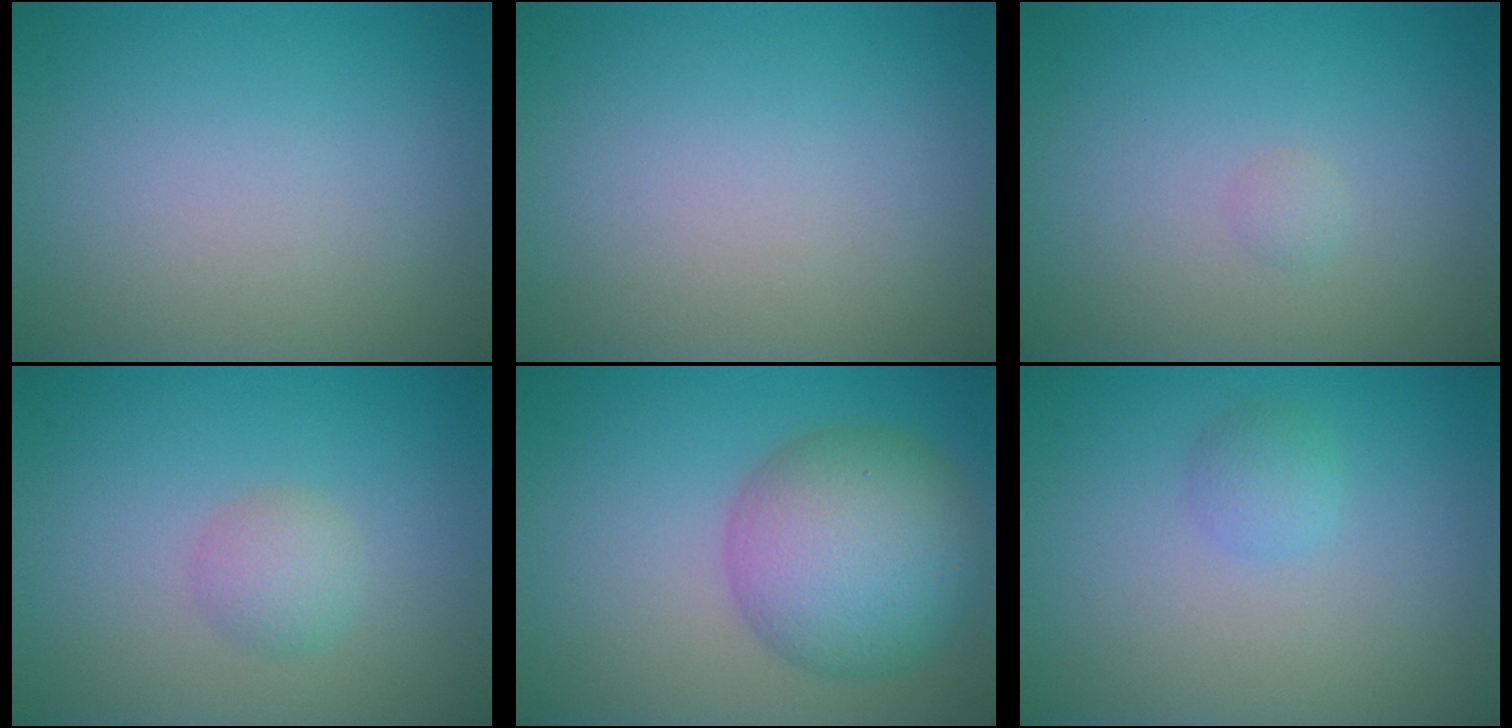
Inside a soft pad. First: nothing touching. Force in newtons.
{"total": 0.0}
{"total": 0.6, "press": 0.6, "slide": 0.0}
{"total": 1.7, "press": 1.7, "slide": 0.1}
{"total": 8.3, "press": 8.3, "slide": 0.3}
{"total": 1.3, "press": 1.3, "slide": 0.0}